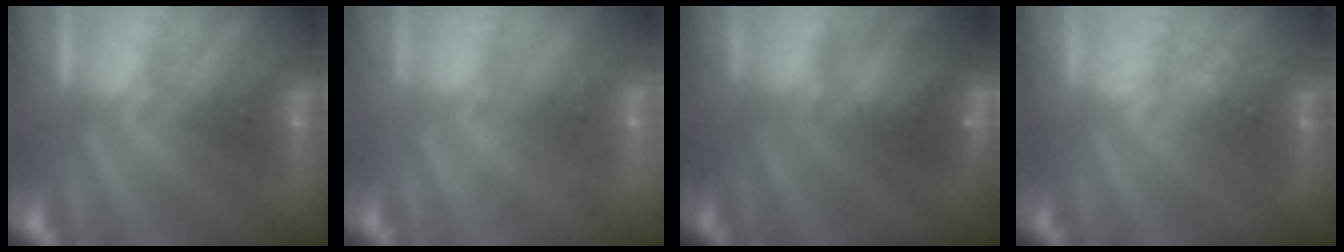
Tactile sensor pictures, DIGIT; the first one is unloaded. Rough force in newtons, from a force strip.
{"total": 2.1}
{"total": 5.6}
{"total": 2.3}